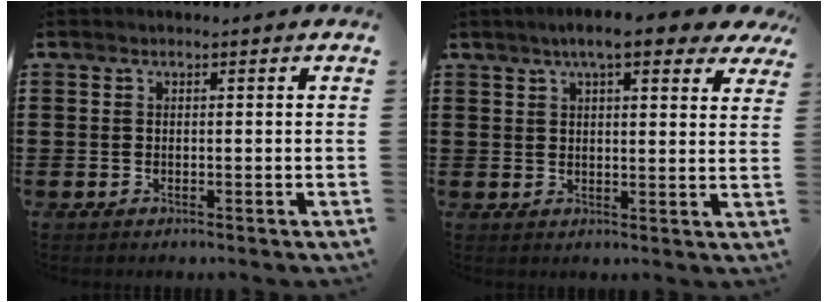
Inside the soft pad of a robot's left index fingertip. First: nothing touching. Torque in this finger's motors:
{"motor_torque": [1.09, -1.04, 0.85, 0.16]}